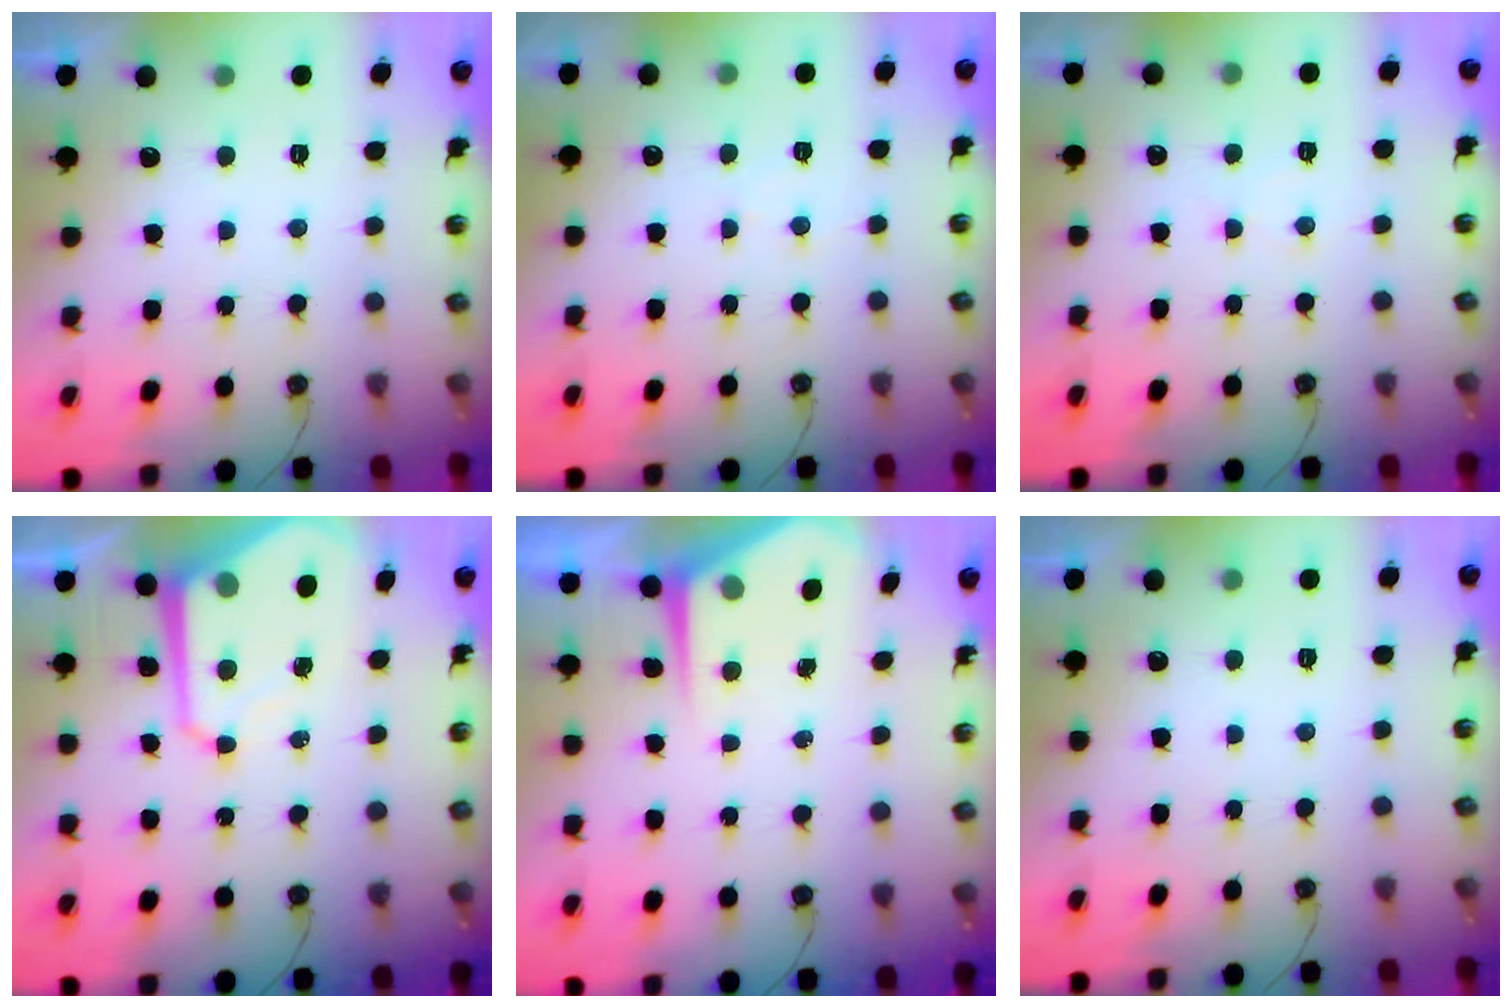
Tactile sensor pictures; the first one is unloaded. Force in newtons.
{"total": 4.4, "press": 4.4, "slide": 0.6}
{"total": 3.2, "press": 3.2, "slide": 0.5}
{"total": 10.3, "press": 10.2, "slide": 1.0}
{"total": 5.9, "press": 5.8, "slide": 0.5}
{"total": 0.0}